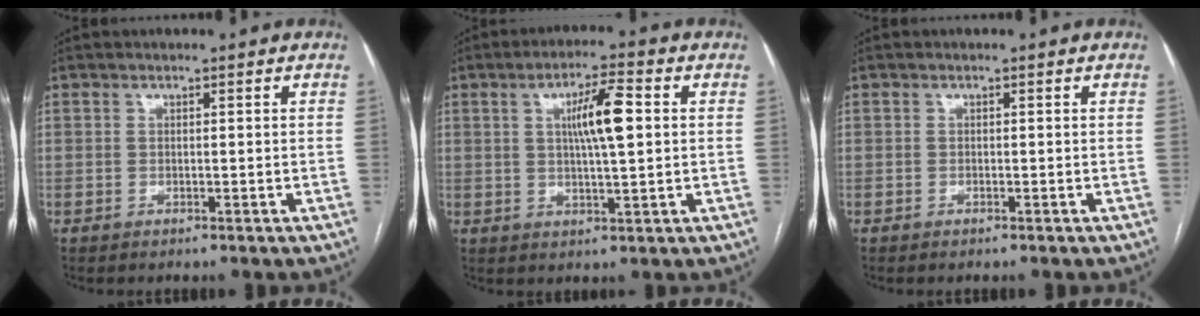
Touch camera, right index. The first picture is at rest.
{"total": 7.6, "force": [1.5, 0.9, 7.4], "torque": [-0.129, 0.009, 0.026]}
{"total": 0.0}